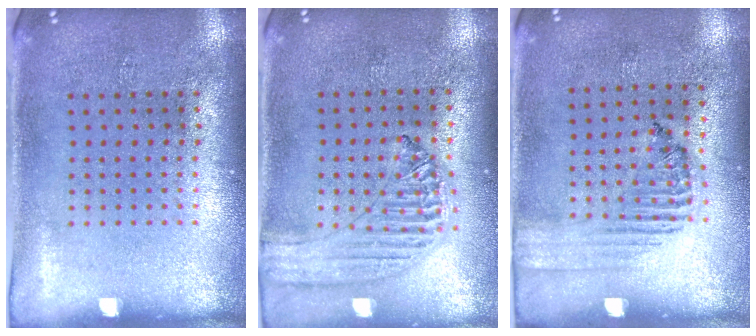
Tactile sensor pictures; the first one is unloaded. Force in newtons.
{"total": 1.3, "press": 1.3, "slide": 0.1}
{"total": 1.6, "press": 1.2, "slide": 1.0}